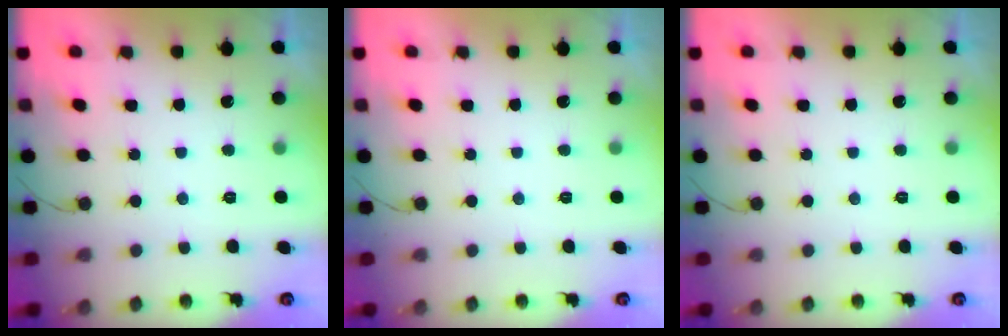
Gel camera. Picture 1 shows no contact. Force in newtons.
{"total": 0.0}
{"total": 0.0}